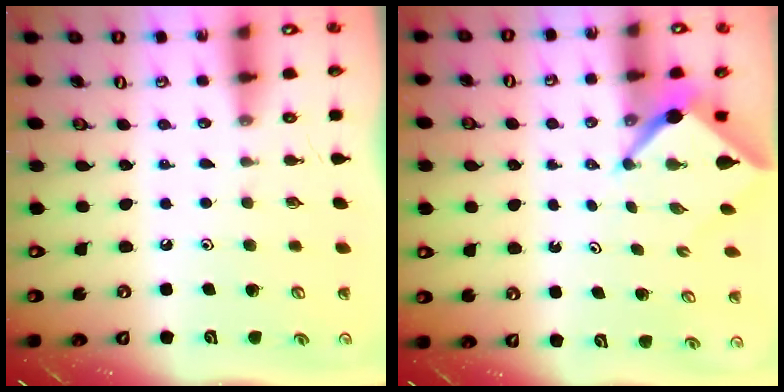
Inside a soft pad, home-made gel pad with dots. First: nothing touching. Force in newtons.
{"total": 3.4, "press": 3.4, "slide": 0.2}